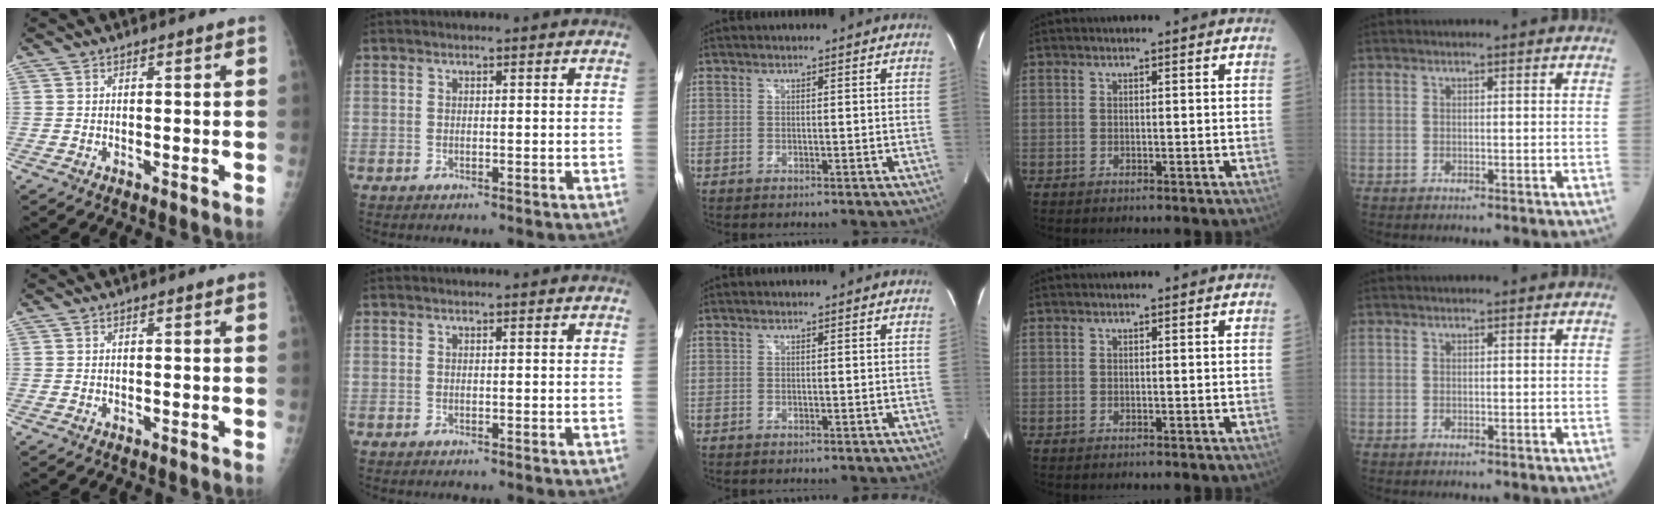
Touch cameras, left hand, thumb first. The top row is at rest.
{}